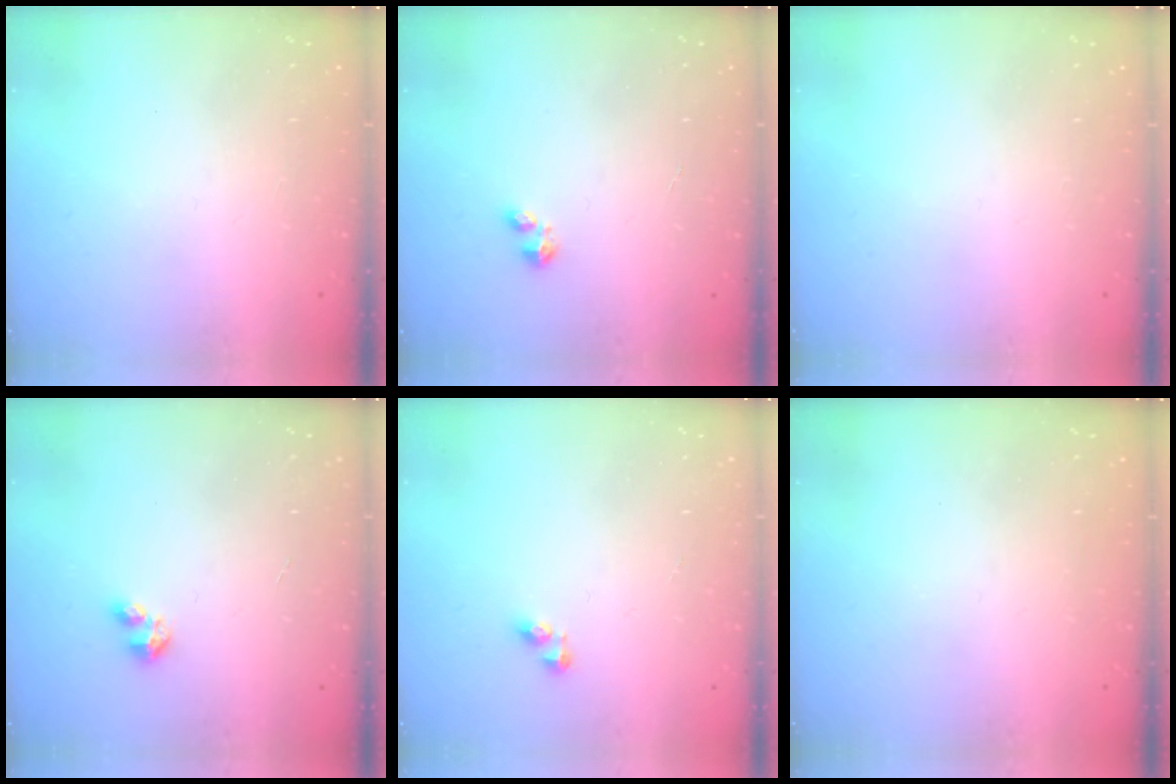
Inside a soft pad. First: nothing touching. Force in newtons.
{"total": 2.4, "press": 2.4, "slide": 0.3}
{"total": 0.0}
{"total": 3.4, "press": 3.4, "slide": 0.4}
{"total": 3.4, "press": 3.4, "slide": 0.4}
{"total": 0.7, "press": 0.6, "slide": 0.4}